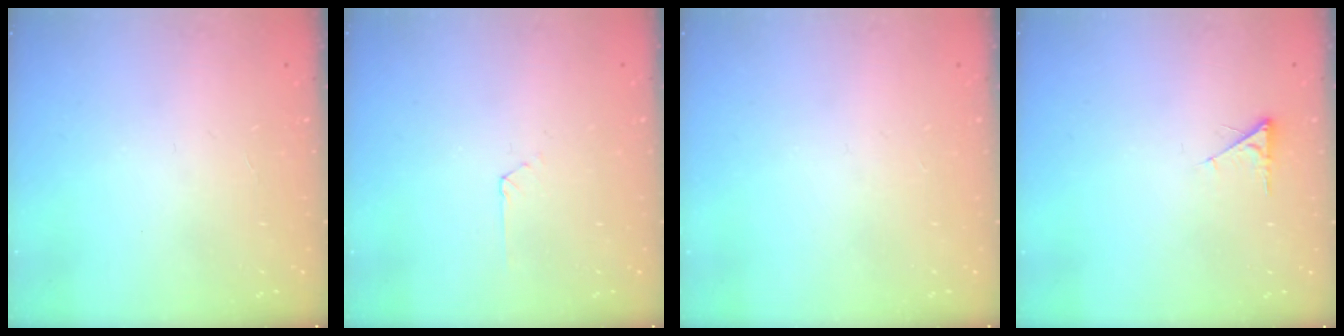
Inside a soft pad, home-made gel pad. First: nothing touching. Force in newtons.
{"total": 1.5, "press": 1.4, "slide": 0.2}
{"total": 1.9, "press": 1.9, "slide": 0.3}
{"total": 2.4, "press": 2.4, "slide": 0.4}